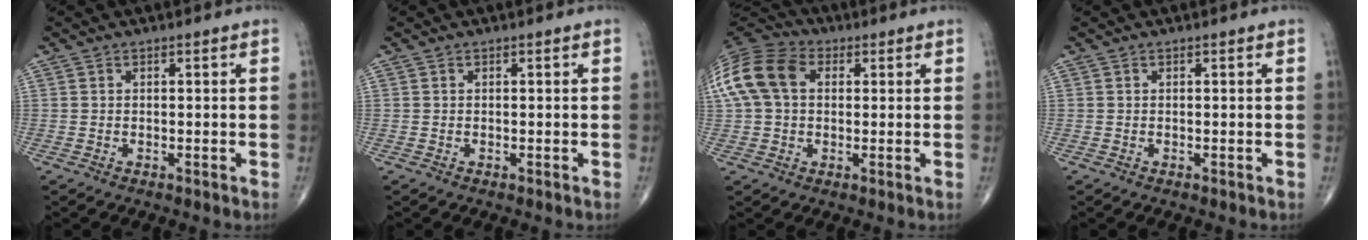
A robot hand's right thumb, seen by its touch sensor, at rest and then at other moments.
{"total": 0.0}
{"total": 14.5, "force": [2.8, 10.3, 9.8], "torque": [-0.211, 0.031, 0.044]}
{"total": 0.0}